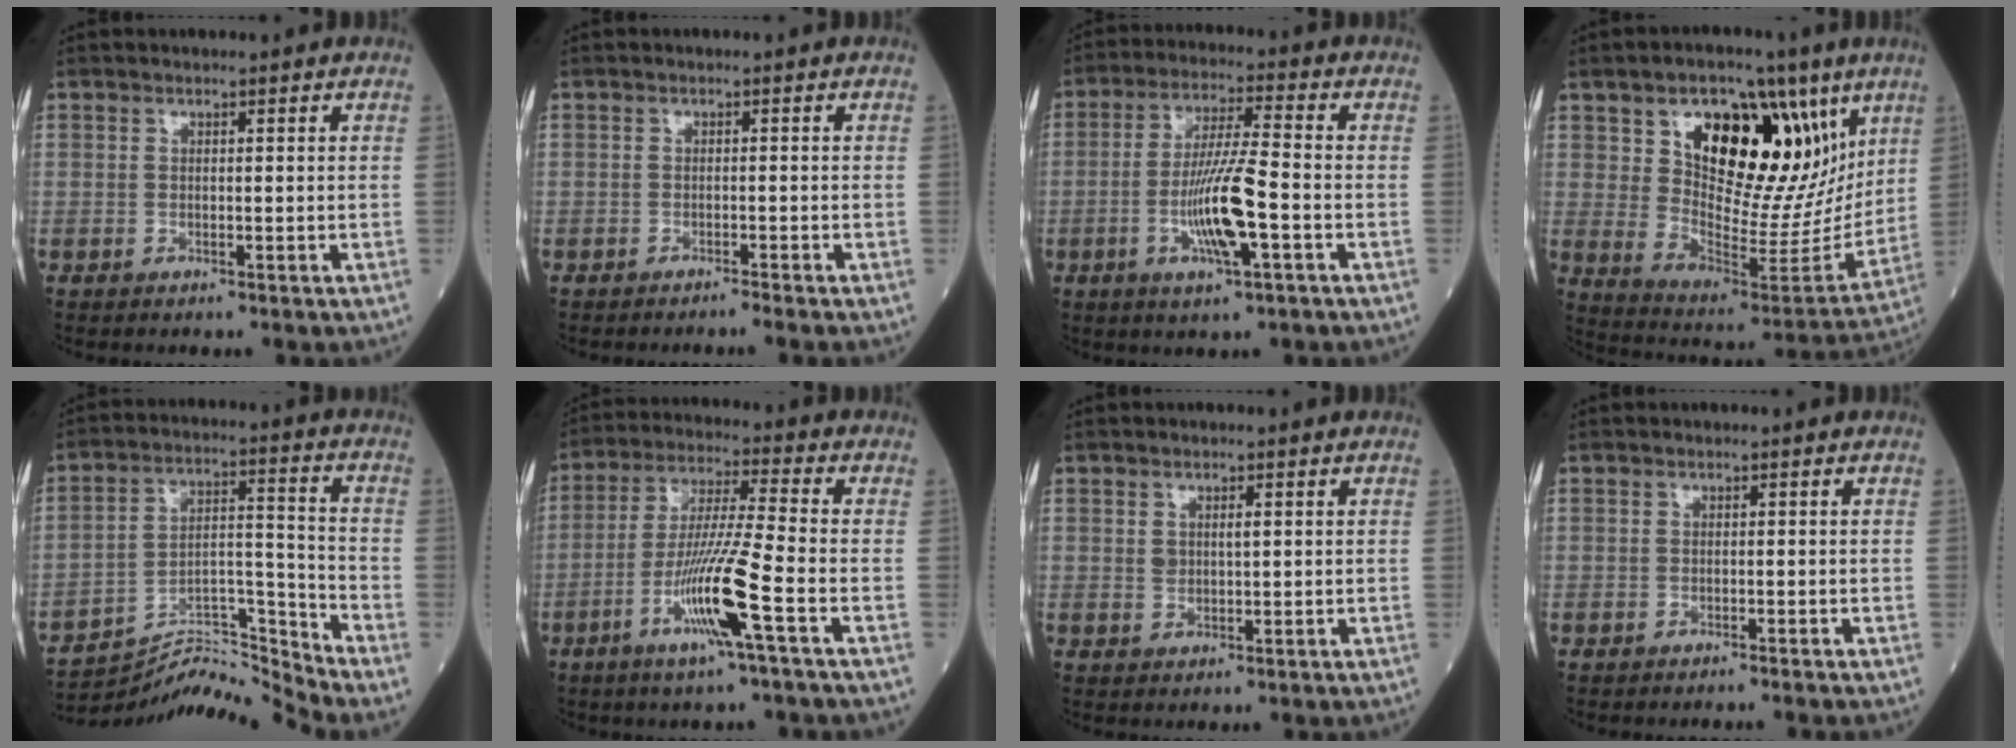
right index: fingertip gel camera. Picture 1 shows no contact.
{"total": 1.3, "force": [-1.2, -0.5, 0.4], "torque": [-0.006, 0.003, -0.021]}
{"total": 10.4, "force": [-3.0, 0.7, 9.9], "torque": [-0.191, -0.005, -0.057]}
{"total": 20.7, "force": [9.1, 10.0, 15.7], "torque": [-0.230, 0.010, 0.155]}
{"total": 12.3, "force": [-11.9, -2.8, 0.2], "torque": [0.000, 0.048, -0.210]}
{"total": 11.7, "force": [-4.9, -0.9, 10.6], "torque": [-0.209, -0.011, -0.095]}
{"total": 2.1, "force": [0.6, 1.0, 1.7], "torque": [-0.031, 0.003, 0.012]}
{"total": 1.5, "force": [-1.4, -0.3, 0.4], "torque": [-0.006, 0.001, -0.018]}